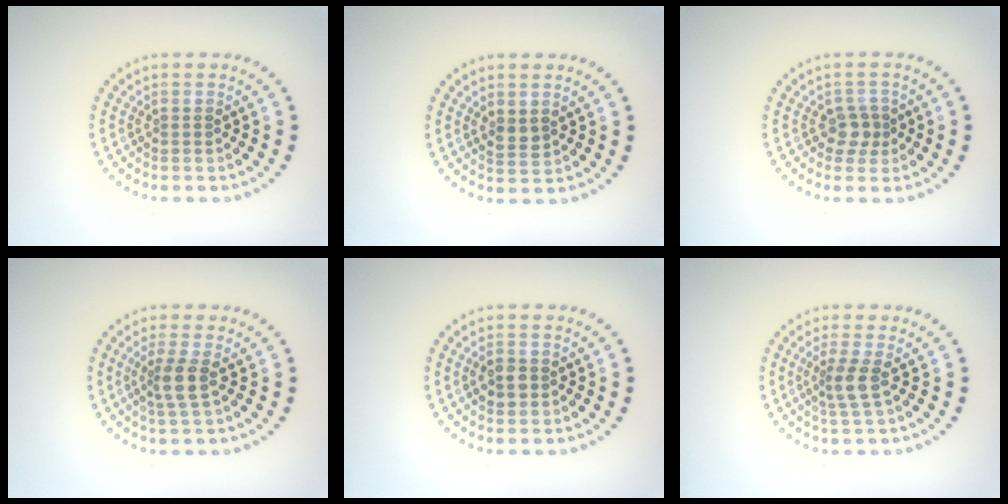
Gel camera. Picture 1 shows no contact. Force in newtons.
{"total": 1.3, "press": 1.3, "slide": 0.4}
{"total": 1.8, "press": 1.5, "slide": 1.0}
{"total": 2.4, "press": 2.0, "slide": 1.4}
{"total": 1.8, "press": 1.7, "slide": 0.3}
{"total": 2.3, "press": 1.8, "slide": 1.5}